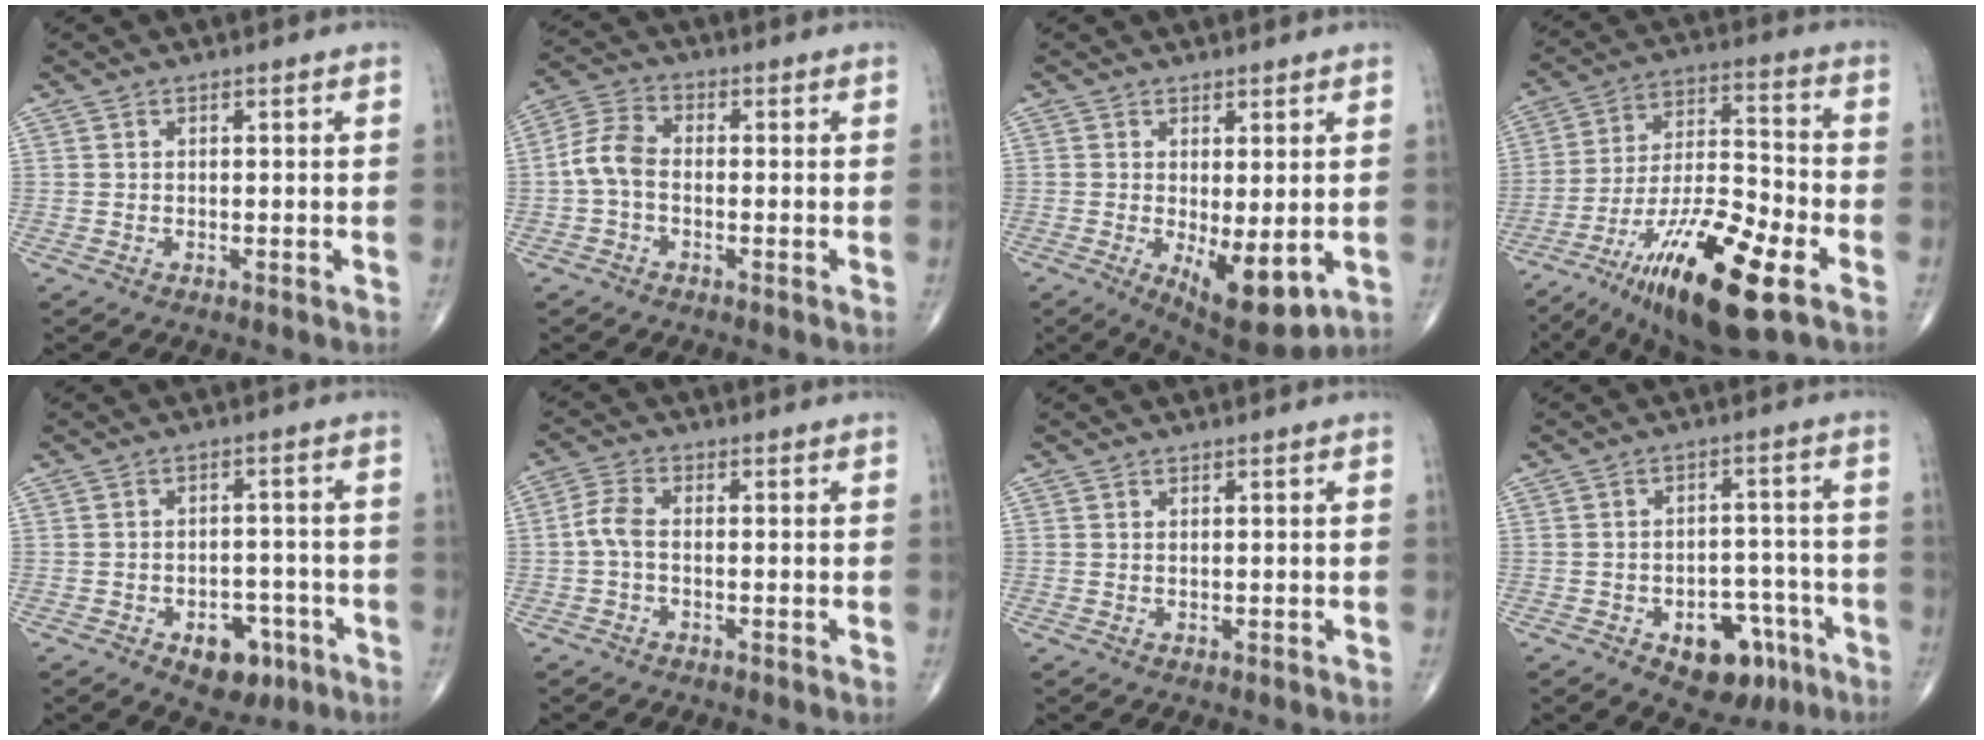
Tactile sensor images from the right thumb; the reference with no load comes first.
{"total": 6.1, "force": [-1.0, 3.8, 4.7], "torque": [-0.096, 0.018, -0.031]}
{"total": 9.5, "force": [-1.8, 3.6, 8.6], "torque": [-0.120, -0.025, -0.013]}
{"total": 22.1, "force": [-11.2, 6.0, 18.1], "torque": [-0.333, 0.041, -0.194]}
{"total": 7.8, "force": [-3.9, 5.0, 4.6], "torque": [-0.032, 0.028, -0.046]}
{"total": 3.9, "force": [-0.6, 2.0, 3.2], "torque": [-0.073, 0.010, -0.020]}
{"total": 0.0}
{"total": 10.9, "force": [-5.5, 6.7, 6.7], "torque": [-0.055, 0.043, -0.066]}